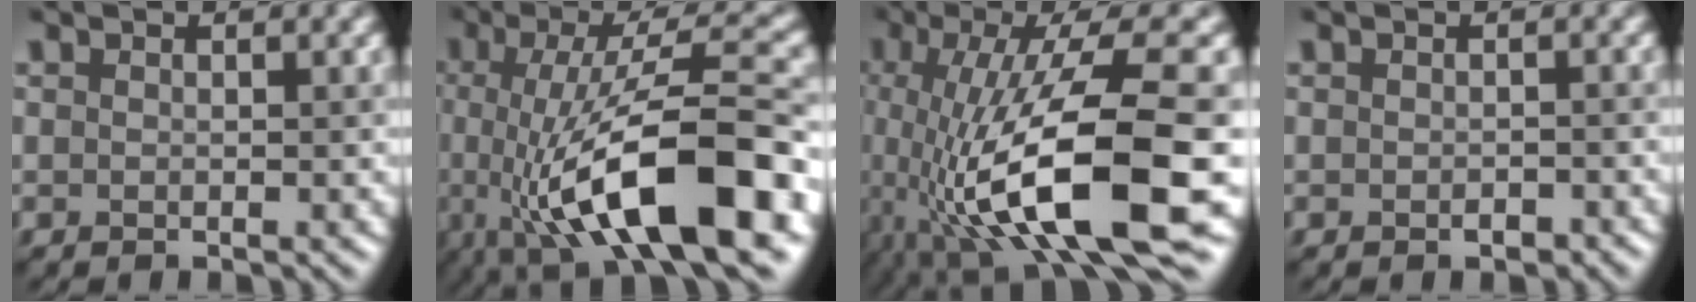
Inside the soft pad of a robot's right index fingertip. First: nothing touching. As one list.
[{"total": 12.7, "force": [-3.6, 3.8, 11.6], "torque": [-0.176, 0.012, -0.059]}, {"total": 14.1, "force": [-4.4, 3.6, 12.9], "torque": [-0.238, 0.009, -0.062]}, {"total": 0.6, "force": [-0.6, 0.0, 0.3], "torque": [-0.006, 0.007, -0.004]}]